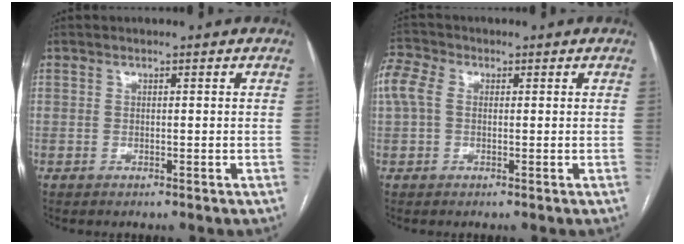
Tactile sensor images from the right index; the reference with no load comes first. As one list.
[{"total": 6.2, "force": [1.1, 4.3, 4.2], "torque": [-0.124, 0.035, 0.022]}]